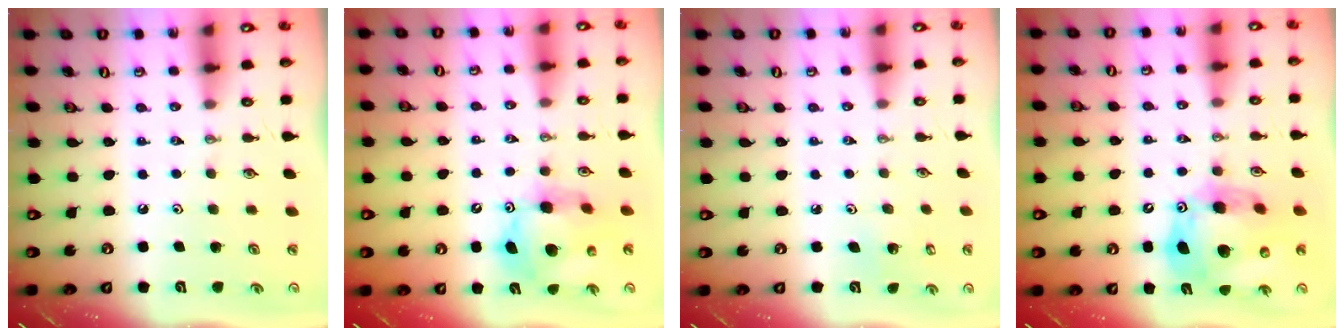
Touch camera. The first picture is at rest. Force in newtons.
{"total": 12.9, "press": 12.9, "slide": 1.0}
{"total": 3.7, "press": 3.7, "slide": 0.2}
{"total": 17.4, "press": 17.2, "slide": 2.7}